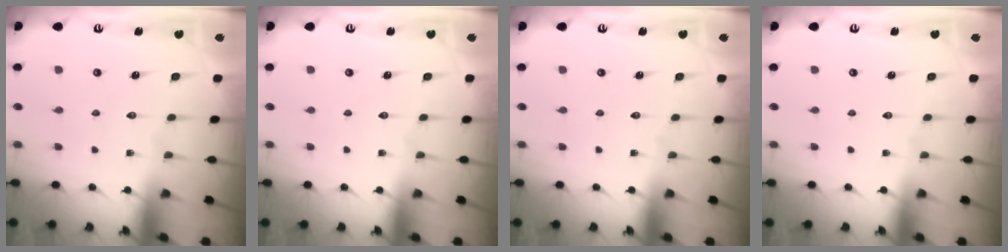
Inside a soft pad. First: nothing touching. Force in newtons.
{"total": 0.0}
{"total": 0.0}
{"total": 0.0}